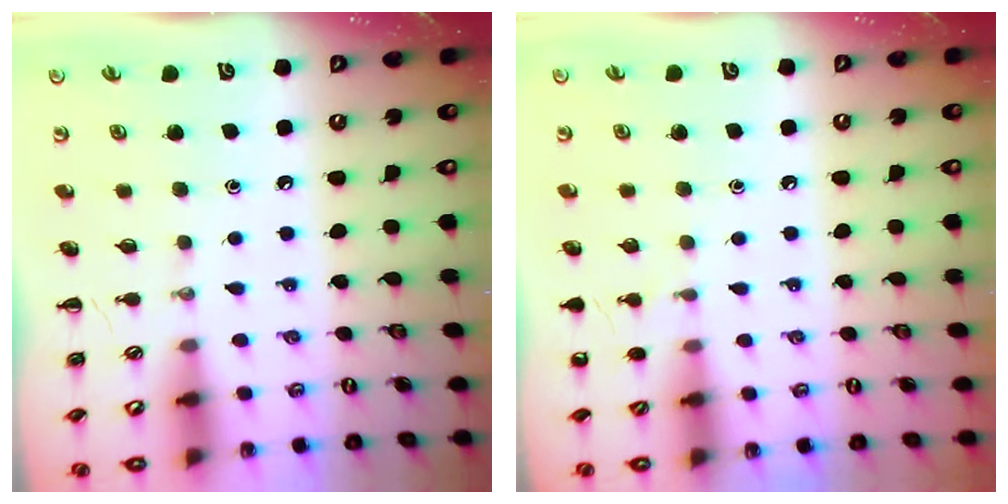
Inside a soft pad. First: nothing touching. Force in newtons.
{"total": 5.7, "press": 5.4, "slide": 1.8}